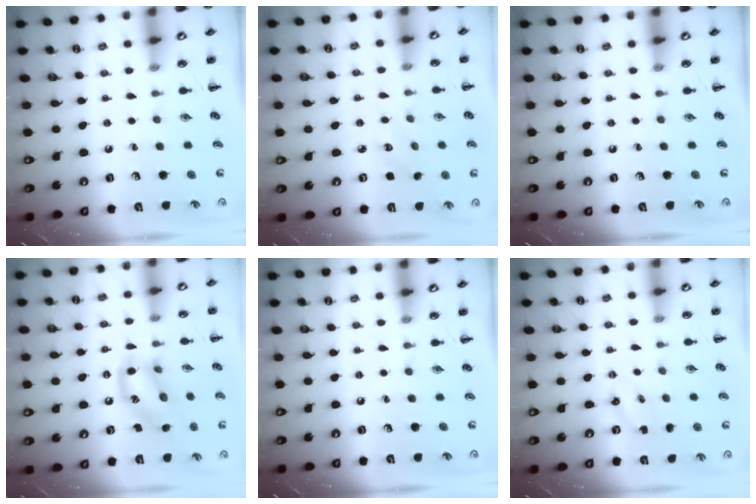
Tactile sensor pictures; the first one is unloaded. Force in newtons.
{"total": 2.3, "press": 2.2, "slide": 0.6}
{"total": 0.0}
{"total": 12.3, "press": 12.3, "slide": 0.8}
{"total": 0.0}
{"total": 2.8, "press": 2.7, "slide": 0.7}